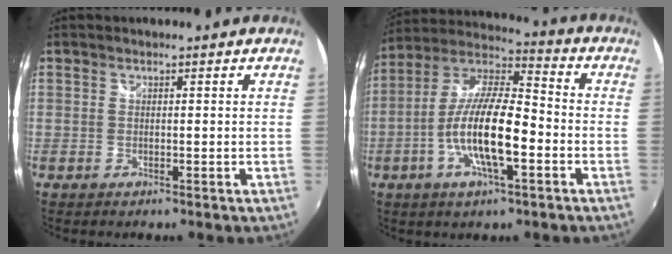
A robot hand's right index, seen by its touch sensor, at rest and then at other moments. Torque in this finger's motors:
{"motor_torque": [1.92, -0.22, 1.05, 0.21]}